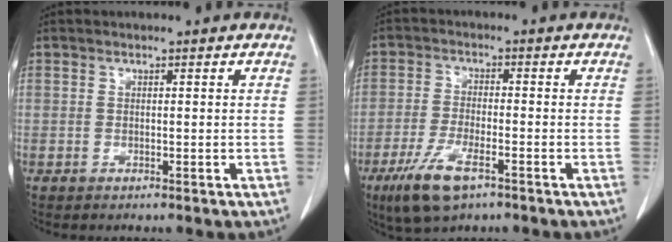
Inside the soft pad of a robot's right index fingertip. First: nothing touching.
{"total": 7.9, "force": [-4.5, 2.1, 6.1], "torque": [-0.131, -0.017, -0.078]}